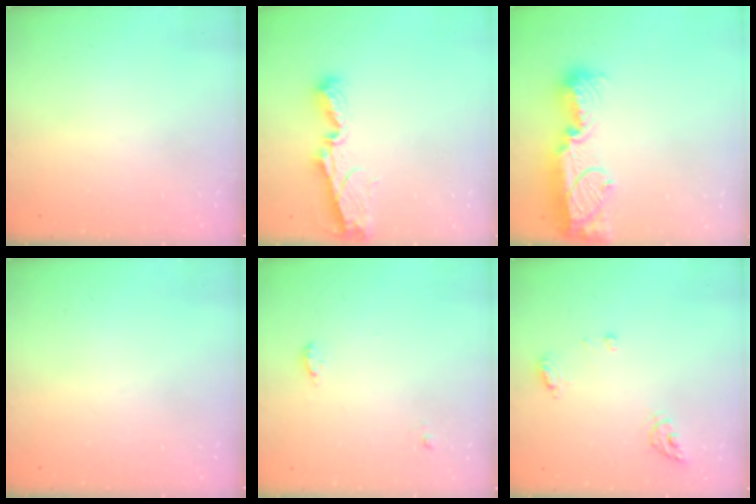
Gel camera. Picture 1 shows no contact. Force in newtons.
{"total": 8.4, "press": 8.4, "slide": 1.1}
{"total": 17.4, "press": 16.6, "slide": 5.5}
{"total": 0.0}
{"total": 5.3, "press": 5.0, "slide": 1.7}
{"total": 7.2, "press": 7.2, "slide": 0.8}